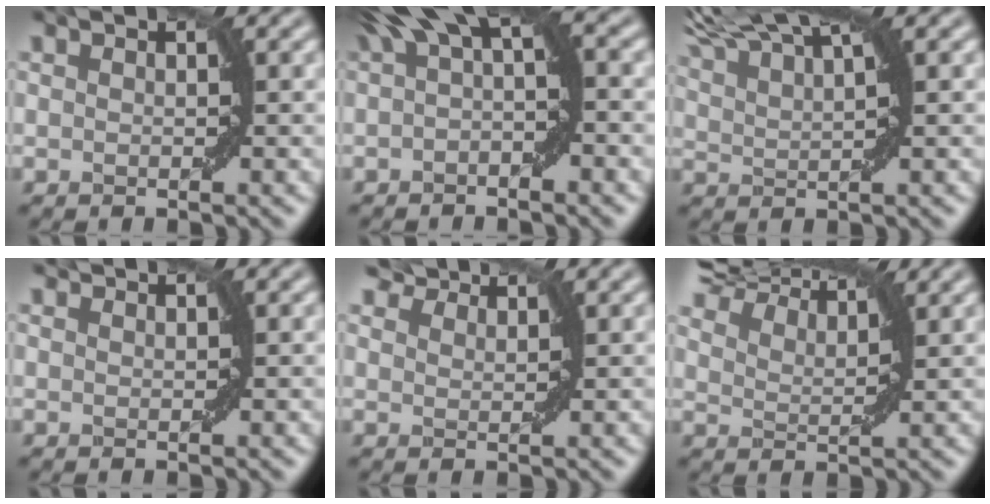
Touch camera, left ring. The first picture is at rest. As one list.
[{"total": 5.4, "force": [1.6, 1.3, 5.0], "torque": [-0.066, 0.014, 0.014]}, {"total": 8.7, "force": [6.6, 2.2, 5.1], "torque": [-0.092, 0.030, 0.083]}, {"total": 1.5, "force": [1.5, 0.1, 0.3], "torque": [-0.009, -0.001, 0.015]}, {"total": 3.5, "force": [3.4, 0.8, 0.7], "torque": [-0.015, -0.001, 0.063]}, {"total": 9.7, "force": [8.7, 2.1, 3.7], "torque": [-0.087, 0.018, 0.124]}]